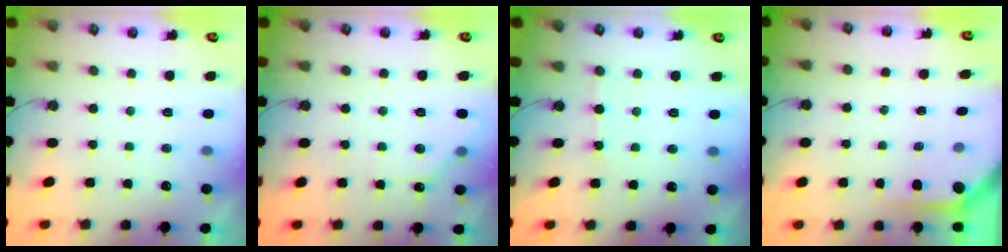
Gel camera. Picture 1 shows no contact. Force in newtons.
{"total": 5.7, "press": 5.7, "slide": 0.8}
{"total": 2.6, "press": 2.6, "slide": 0.4}
{"total": 3.8, "press": 3.8, "slide": 0.2}